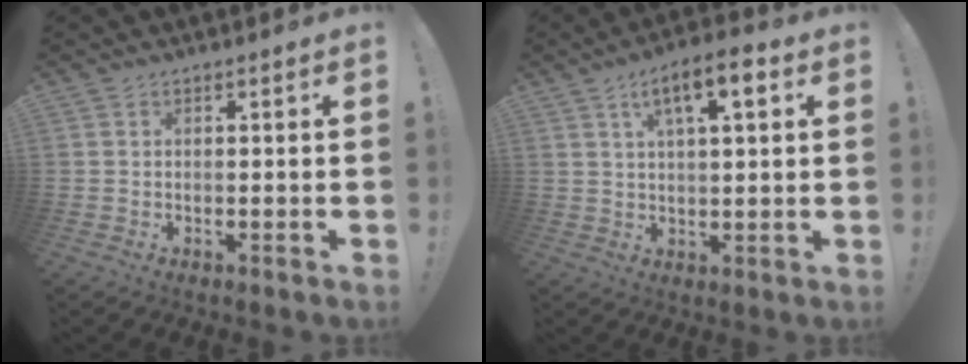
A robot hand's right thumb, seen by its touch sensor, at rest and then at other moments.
{"total": 9.1, "force": [3.9, 2.8, 7.8], "torque": [-0.125, -0.007, 0.061]}